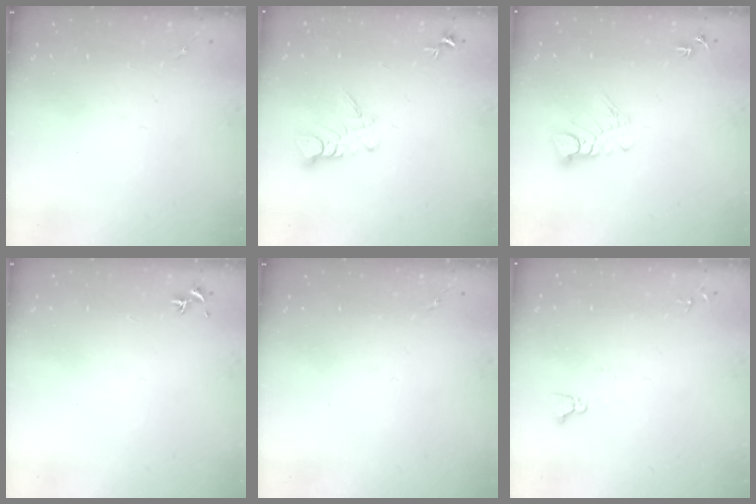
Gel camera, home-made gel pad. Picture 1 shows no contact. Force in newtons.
{"total": 5.2, "press": 5.2, "slide": 0.3}
{"total": 5.1, "press": 5.1, "slide": 0.2}
{"total": 0.0}
{"total": 0.0}
{"total": 3.6, "press": 3.6, "slide": 0.4}